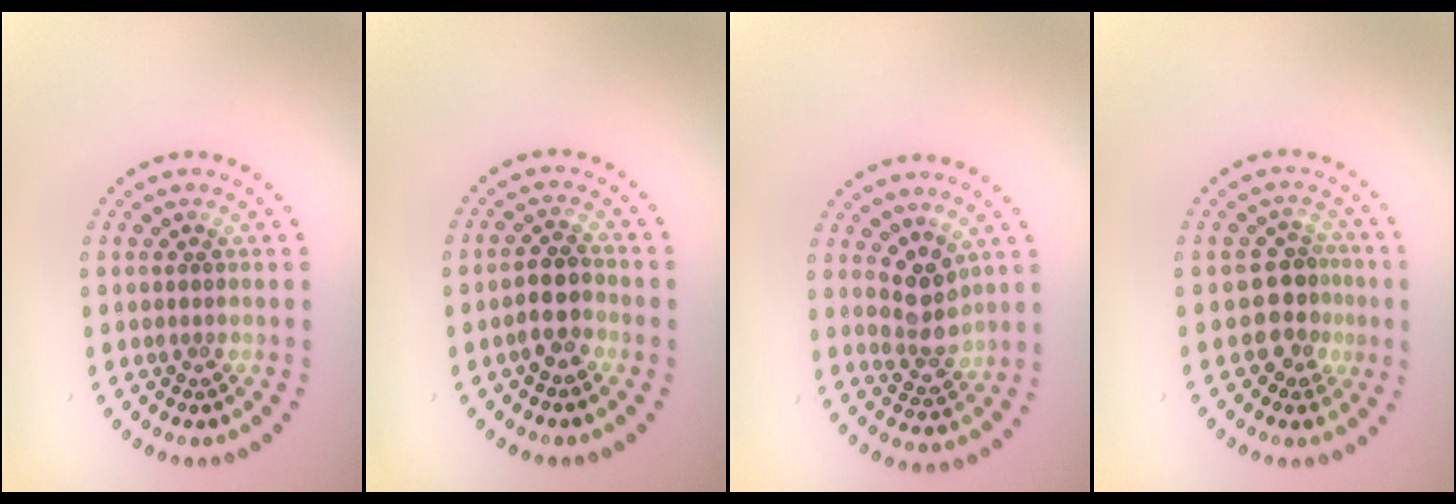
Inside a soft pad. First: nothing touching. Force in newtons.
{"total": 2.6, "press": 2.4, "slide": 1.1}
{"total": 3.1, "press": 2.8, "slide": 1.3}
{"total": 2.9, "press": 2.5, "slide": 1.6}